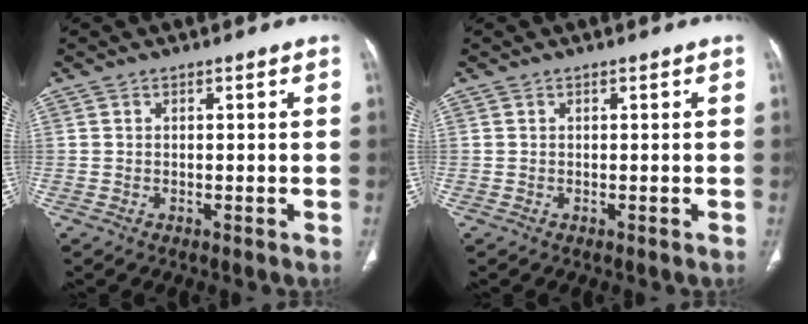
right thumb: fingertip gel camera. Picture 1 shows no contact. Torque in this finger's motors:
{"motor_torque": [0.00, 0.00, 0.07, -0.05, 0.00]}